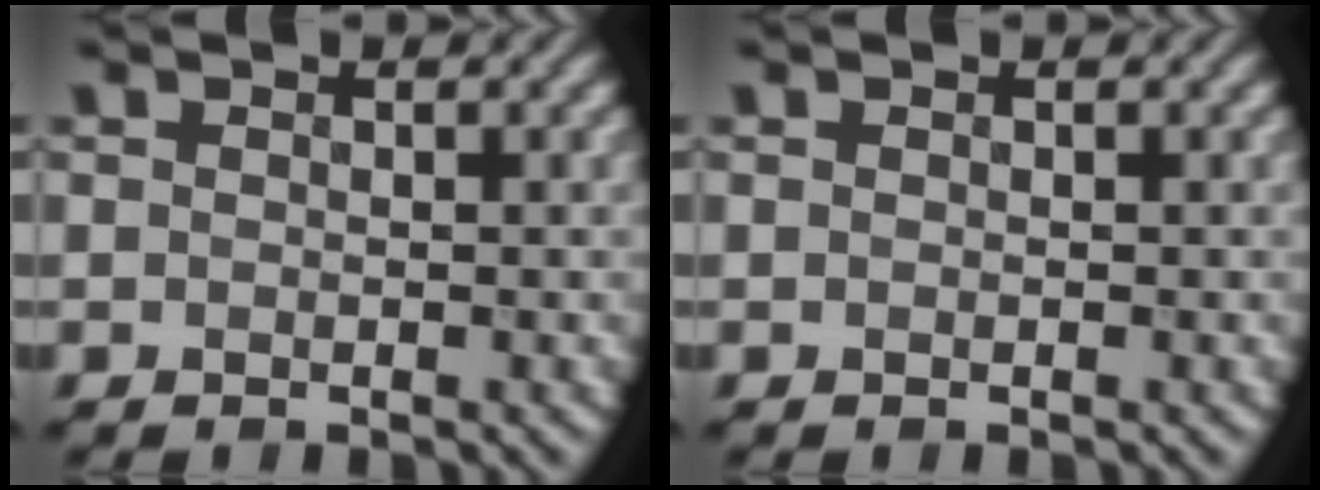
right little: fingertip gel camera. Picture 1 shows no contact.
{"total": 0.0}